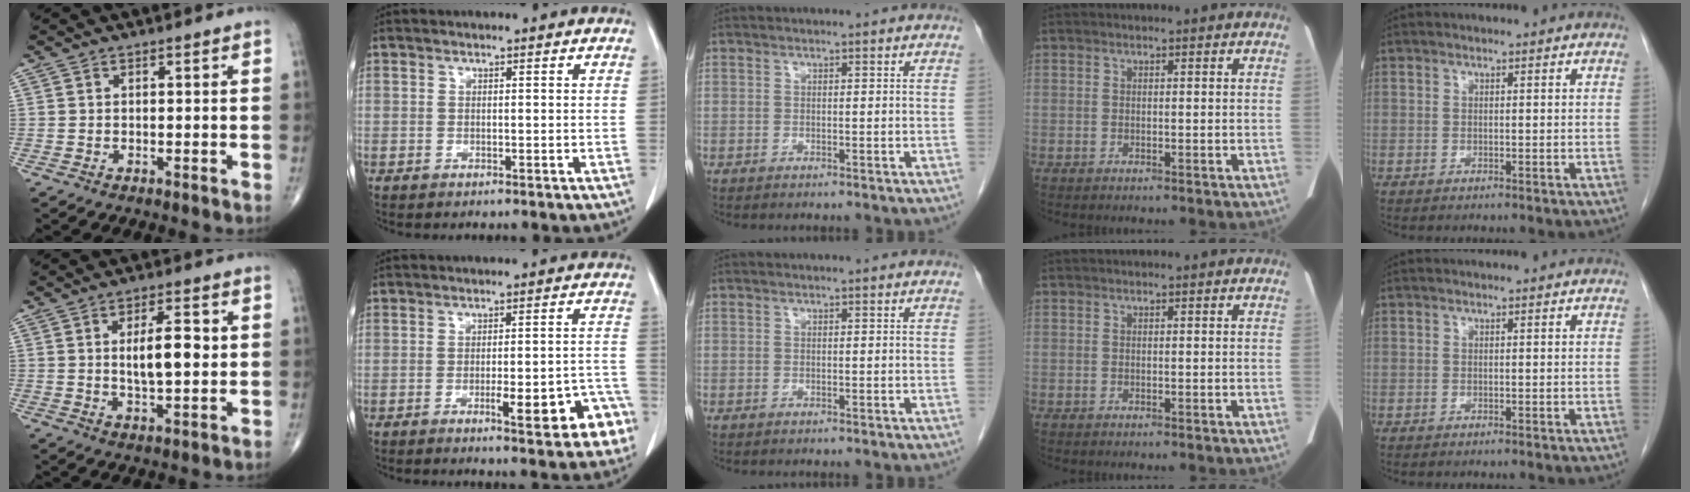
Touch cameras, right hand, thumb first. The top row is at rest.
{"thumb": {"total": 8.5, "force": [1.2, 3.1, 7.8], "torque": [-0.123, -0.004, 0.023]}, "index": {"total": 9.6, "force": [-4.3, 1.9, 8.4], "torque": [-0.092, 0.017, -0.044]}}